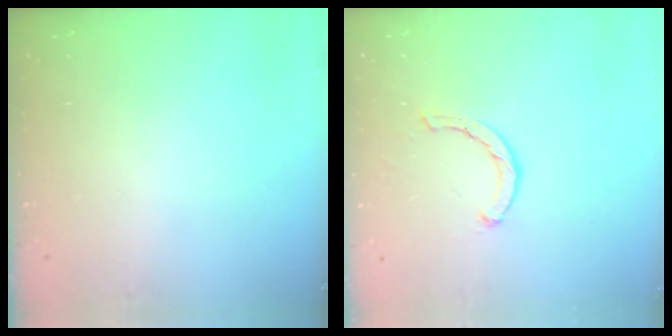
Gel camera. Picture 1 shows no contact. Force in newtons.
{"total": 2.1, "press": 2.1, "slide": 0.1}